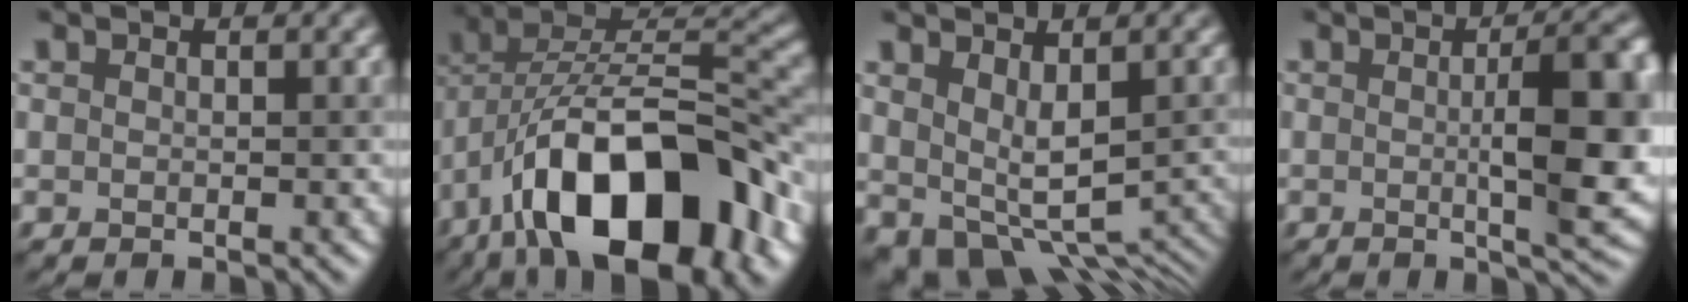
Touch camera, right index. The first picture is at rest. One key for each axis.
{"total": 14.8, "fx": -7.2, "fy": 6.6, "fz": 11.2, "tx": -0.169, "ty": 0.013, "tz": -0.126}
{"total": 6.0, "fx": -0.4, "fy": 3.4, "fz": 5.0, "tx": -0.087, "ty": -0.031, "tz": 0.010}
{"total": 8.5, "fx": 0.1, "fy": 2.0, "fz": 8.3, "tx": -0.105, "ty": 0.000, "tz": 0.002}